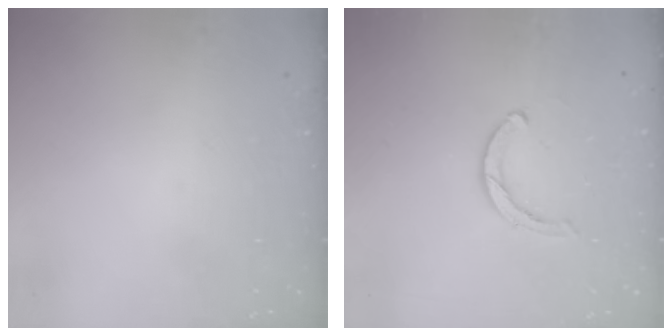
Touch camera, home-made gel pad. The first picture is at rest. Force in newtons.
{"total": 3.5, "press": 3.5, "slide": 0.3}